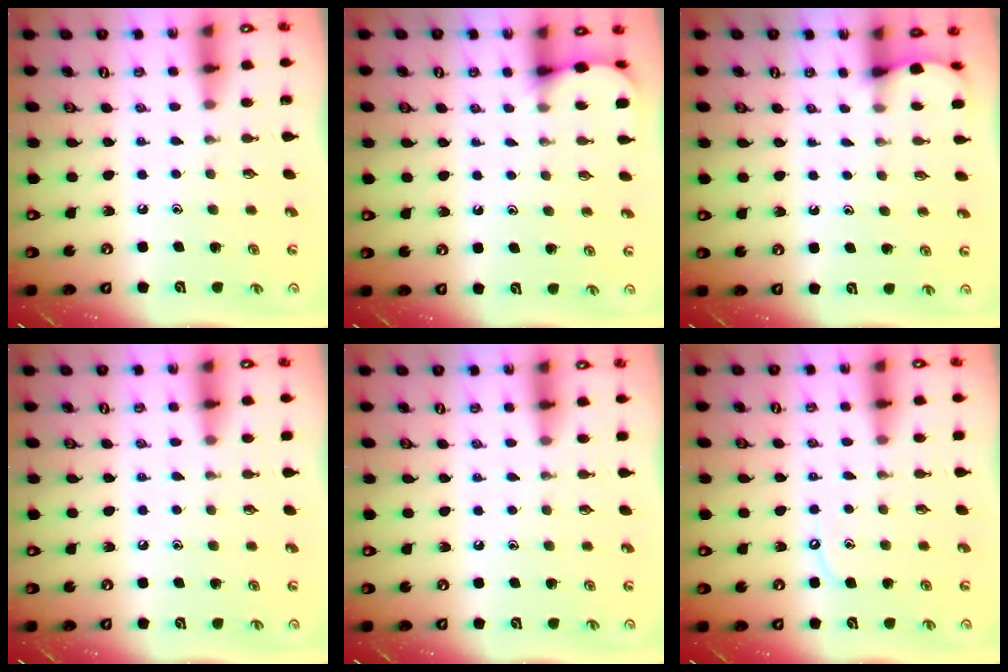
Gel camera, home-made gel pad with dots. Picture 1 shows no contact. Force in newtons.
{"total": 2.9, "press": 2.9, "slide": 0.3}
{"total": 1.9, "press": 1.9, "slide": 0.2}
{"total": 4.0, "press": 3.9, "slide": 0.5}
{"total": 1.9, "press": 1.9, "slide": 0.1}
{"total": 3.6, "press": 3.6, "slide": 0.5}